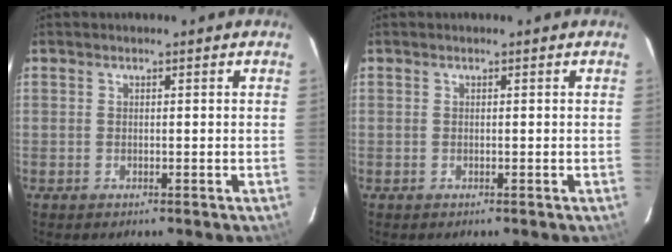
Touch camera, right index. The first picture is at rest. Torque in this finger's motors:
{"motor_torque": [-0.05, -0.02, 0.00, 0.01]}